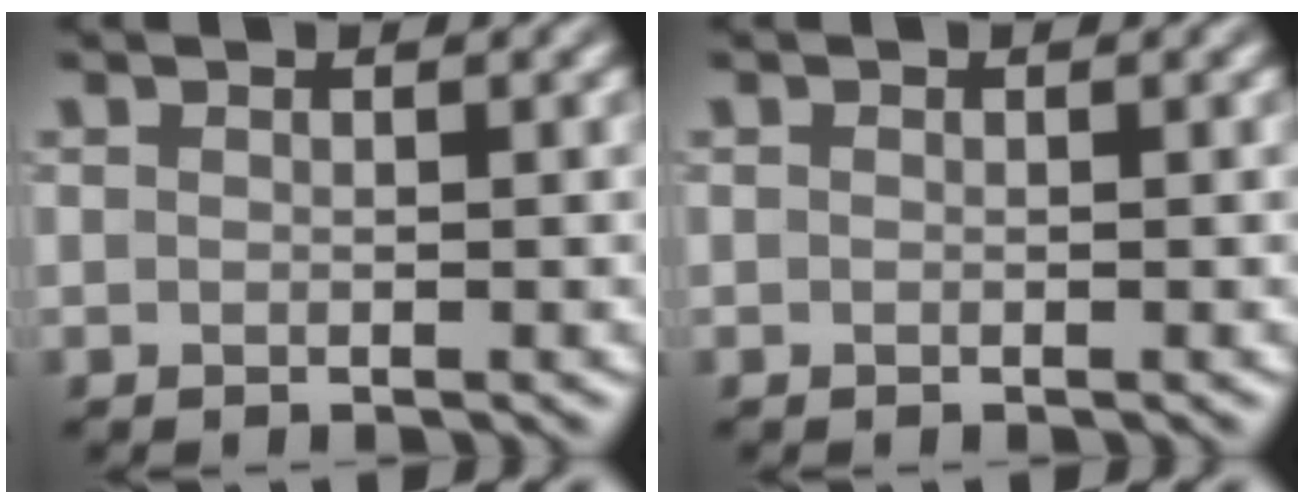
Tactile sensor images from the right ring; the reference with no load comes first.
{"total": 0.0}